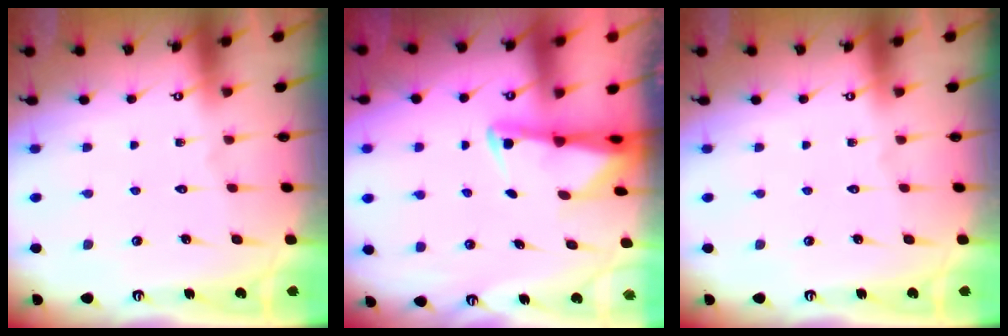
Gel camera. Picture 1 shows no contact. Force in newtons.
{"total": 2.4, "press": 2.4, "slide": 0.5}
{"total": 0.0}